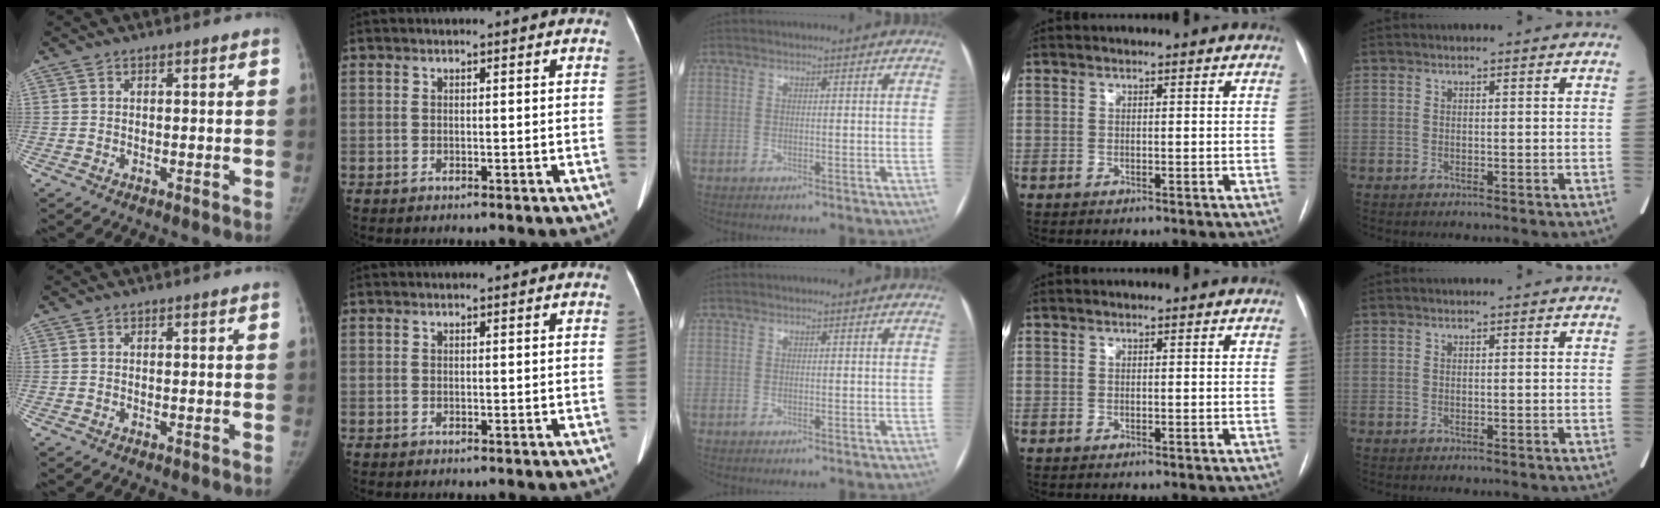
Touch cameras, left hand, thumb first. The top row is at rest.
{}